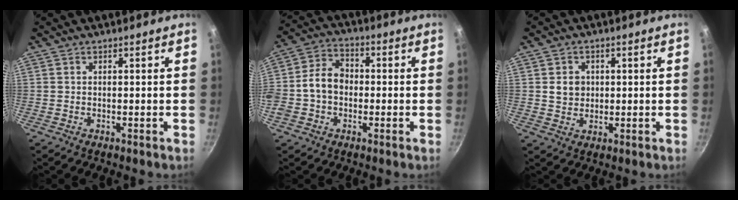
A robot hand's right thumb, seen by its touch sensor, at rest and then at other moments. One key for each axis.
{"total": 9.0, "fx": -1.1, "fy": 6.9, "fz": 5.7, "tx": -0.083, "ty": 0.028, "tz": -0.036}
{"total": 4.1, "fx": 0.6, "fy": 3.6, "fz": 1.9, "tx": -0.013, "ty": 0.002, "tz": 0.011}